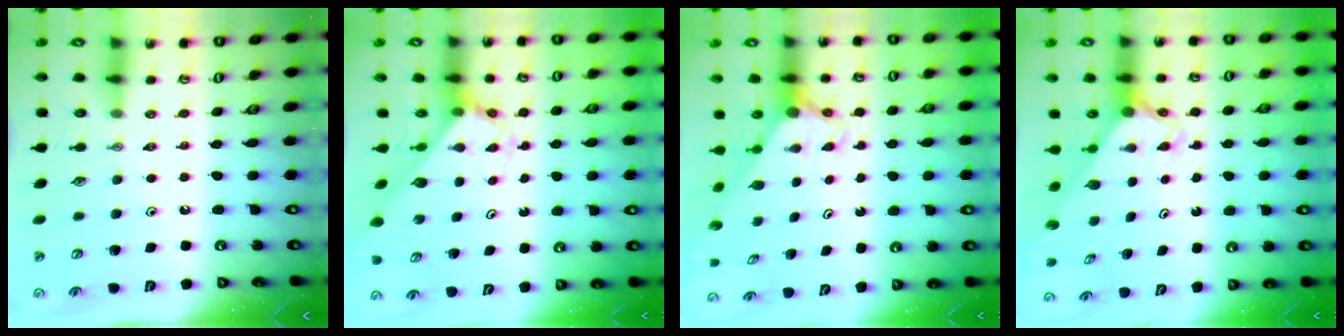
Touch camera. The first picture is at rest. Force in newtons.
{"total": 2.8, "press": 2.8, "slide": 0.2}
{"total": 3.0, "press": 3.0, "slide": 0.3}
{"total": 2.6, "press": 2.6, "slide": 0.2}